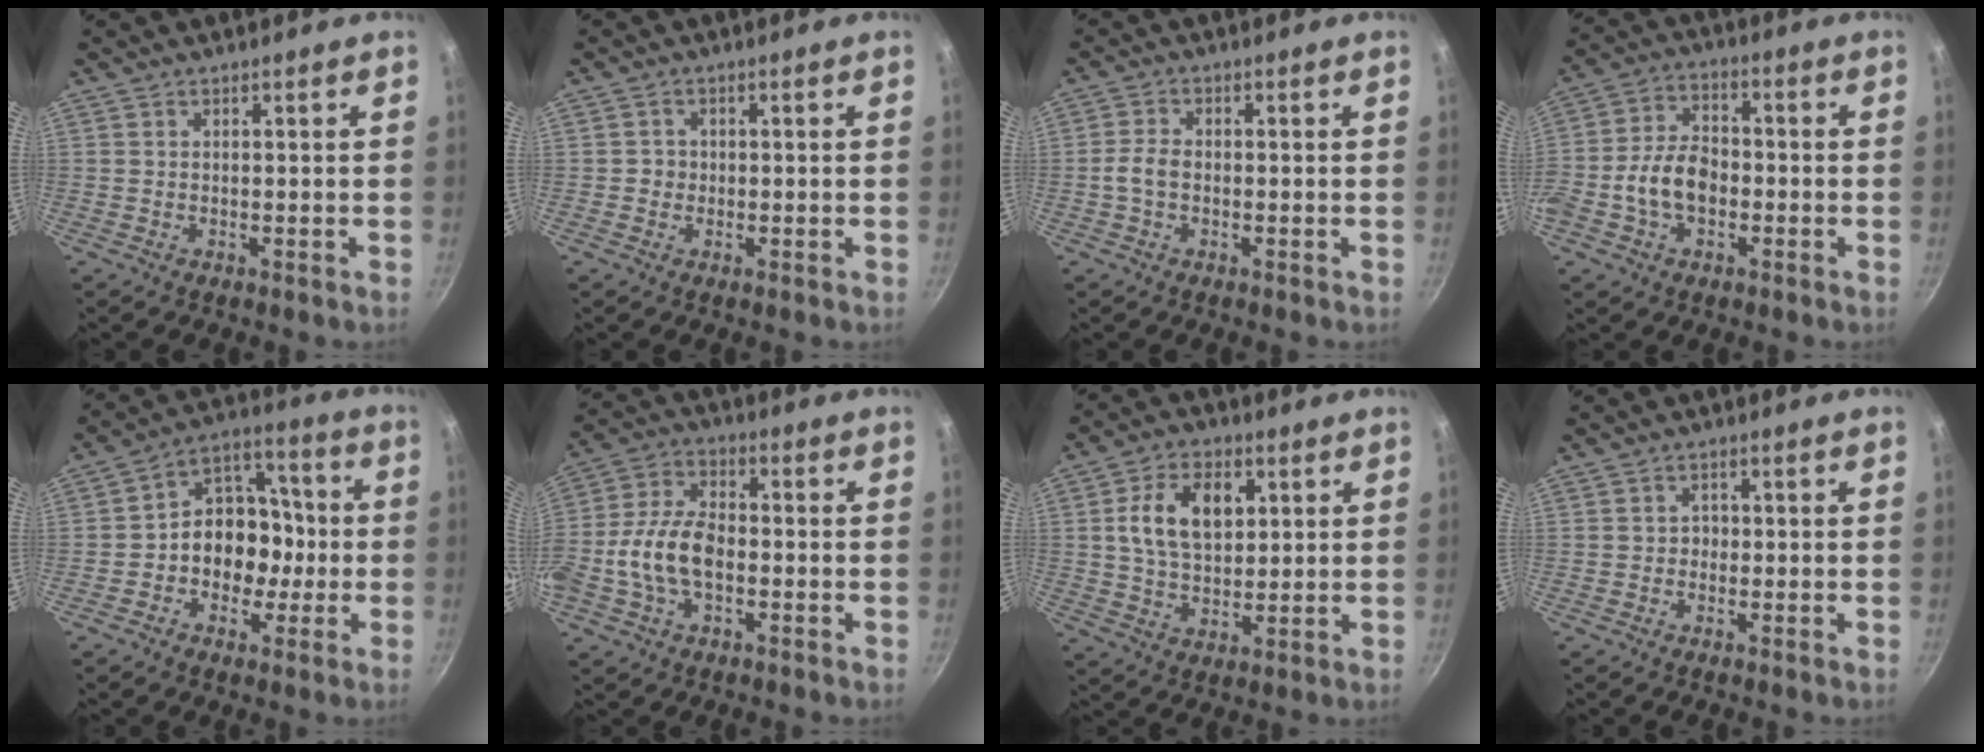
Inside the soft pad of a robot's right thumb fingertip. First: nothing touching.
{"total": 1.6, "force": [-0.3, 1.6, 0.3], "torque": [0.005, 0.001, -0.007]}
{"total": 3.4, "force": [-0.7, 2.1, 2.5], "torque": [-0.052, 0.016, -0.018]}
{"total": 10.1, "force": [-2.4, 6.9, 7.0], "torque": [-0.111, 0.034, -0.055]}
{"total": 12.4, "force": [-2.2, 10.0, 7.0], "torque": [-0.041, 0.048, -0.049]}
{"total": 12.3, "force": [-2.4, 7.5, 9.4], "torque": [-0.175, 0.036, -0.057]}
{"total": 11.8, "force": [2.9, 7.6, 8.5], "torque": [-0.130, -0.001, 0.048]}
{"total": 1.7, "force": [-0.3, 1.5, 0.7], "torque": [-0.001, 0.003, -0.009]}